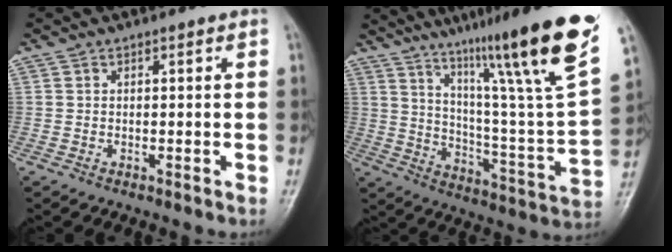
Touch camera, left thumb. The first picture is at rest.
{"total": 27.6, "force": [17.7, 2.1, 21.1], "torque": [-0.300, -0.078, 0.279]}